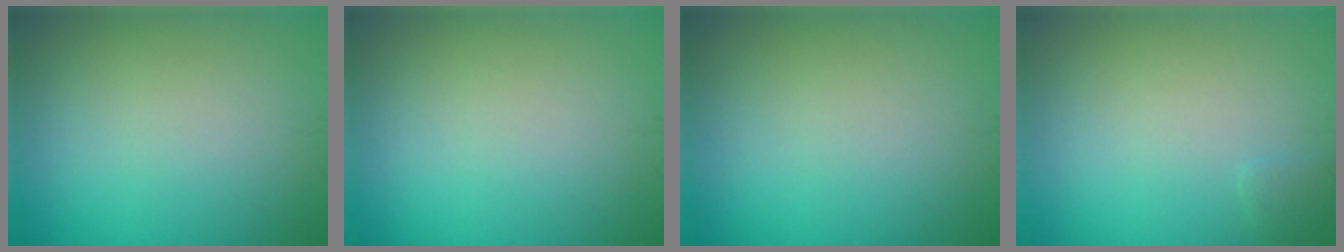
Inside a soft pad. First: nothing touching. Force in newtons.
{"total": 0.0}
{"total": 0.0}
{"total": 0.8, "press": 0.8, "slide": 0.1}